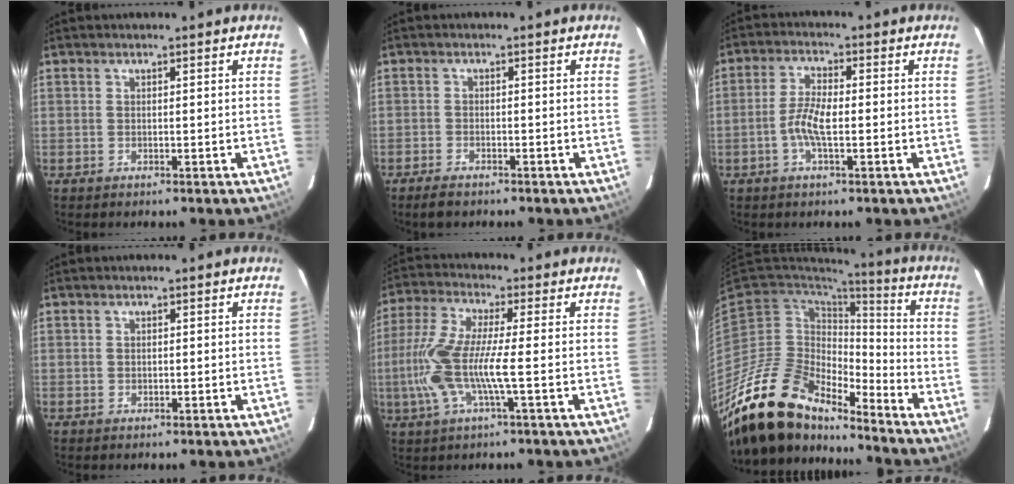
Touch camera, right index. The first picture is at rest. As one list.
[{"total": 3.0, "force": [-2.5, 1.1, 1.3], "torque": [-0.038, -0.004, -0.045]}, {"total": 5.4, "force": [-1.3, 1.4, 5.0], "torque": [-0.107, 0.006, -0.028]}, {"total": 0.6, "force": [0.1, 0.6, 0.1], "torque": [0.003, 0.001, 0.002]}, {"total": 12.1, "force": [-2.5, 1.4, 11.7], "torque": [-0.246, -0.004, -0.049]}, {"total": 20.2, "force": [-17.2, 7.0, 7.9], "torque": [-0.150, -0.001, -0.310]}]